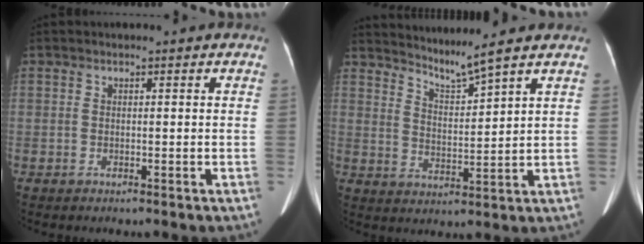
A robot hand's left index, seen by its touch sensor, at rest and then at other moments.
{"total": 5.0, "force": [4.4, -1.7, 1.4], "torque": [-0.037, -0.025, 0.091]}